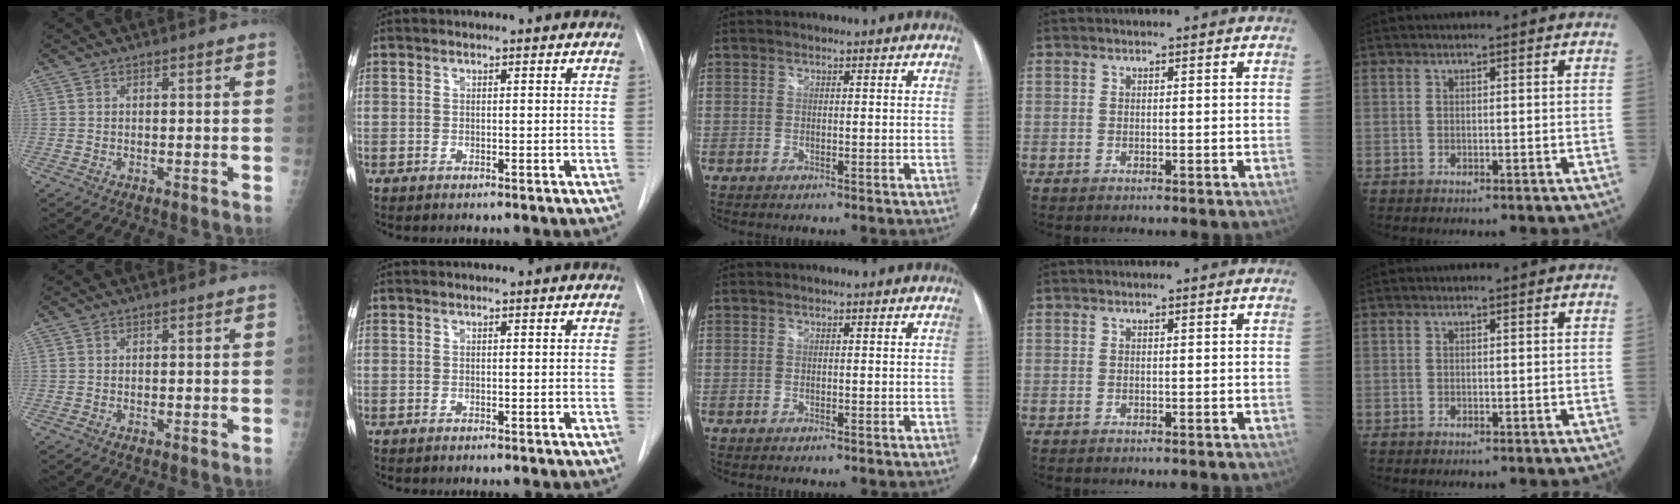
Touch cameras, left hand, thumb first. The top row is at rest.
{}